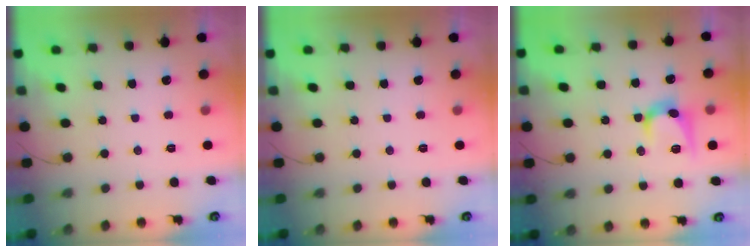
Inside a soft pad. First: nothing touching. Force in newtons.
{"total": 0.0}
{"total": 9.9, "press": 9.9, "slide": 0.6}